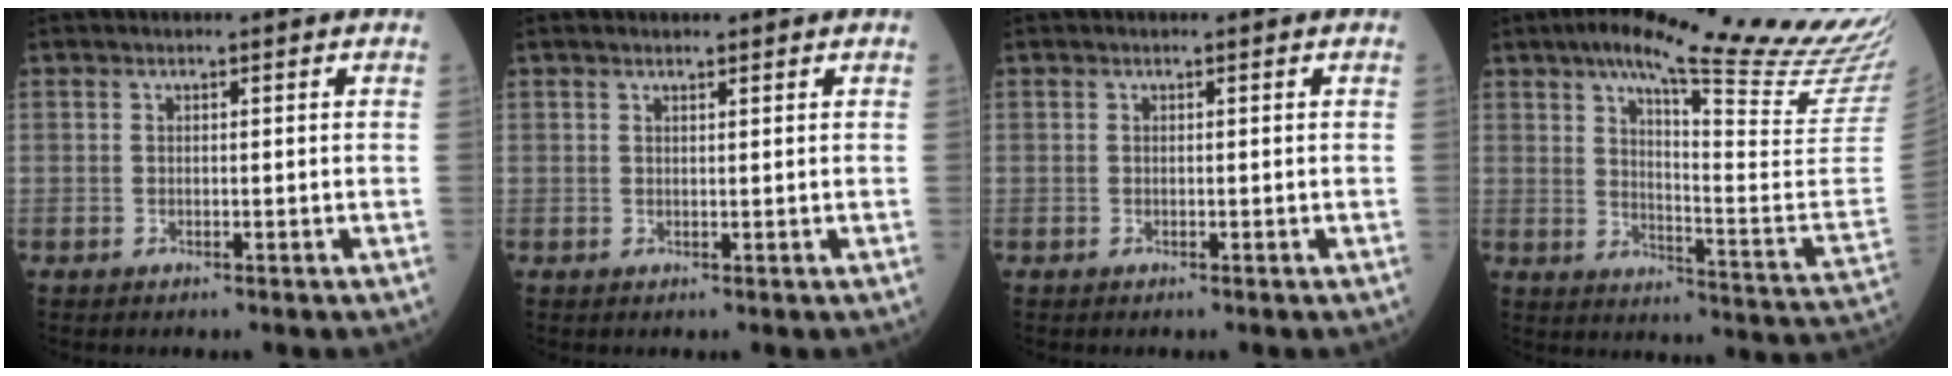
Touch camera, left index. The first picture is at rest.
{"total": 1.4, "force": [1.3, 0.4, 0.6], "torque": [-0.014, 0.012, 0.022]}
{"total": 0.0}
{"total": 27.5, "force": [22.4, 0.9, 16.0], "torque": [-0.231, -0.064, 0.288]}